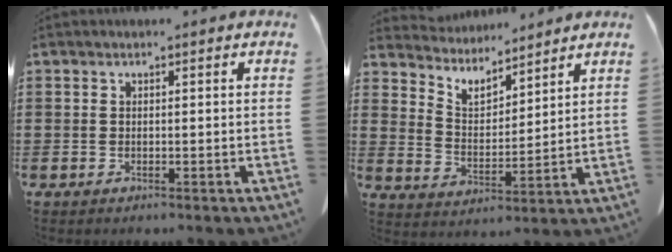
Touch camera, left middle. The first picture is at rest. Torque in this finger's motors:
{"motor_torque": [0.26, 0.13, 0.01, -0.01]}